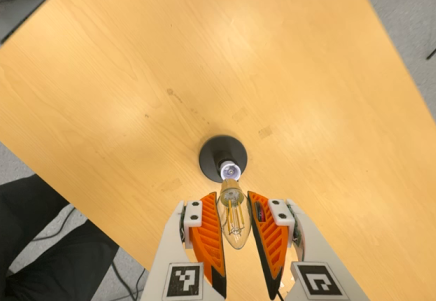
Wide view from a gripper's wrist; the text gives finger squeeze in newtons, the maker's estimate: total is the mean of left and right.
{"total": 10.9, "left": 10.2, "right": 11.5}